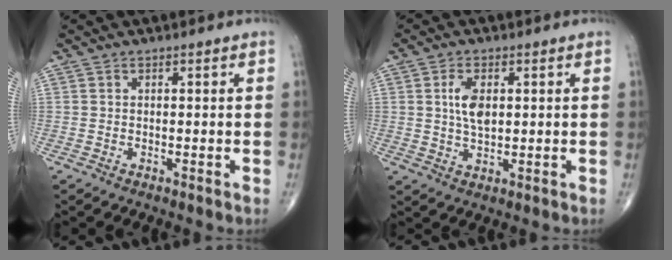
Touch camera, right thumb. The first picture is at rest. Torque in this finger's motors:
{"motor_torque": [0.05, 1.26, 0.68, -0.10, 0.02]}